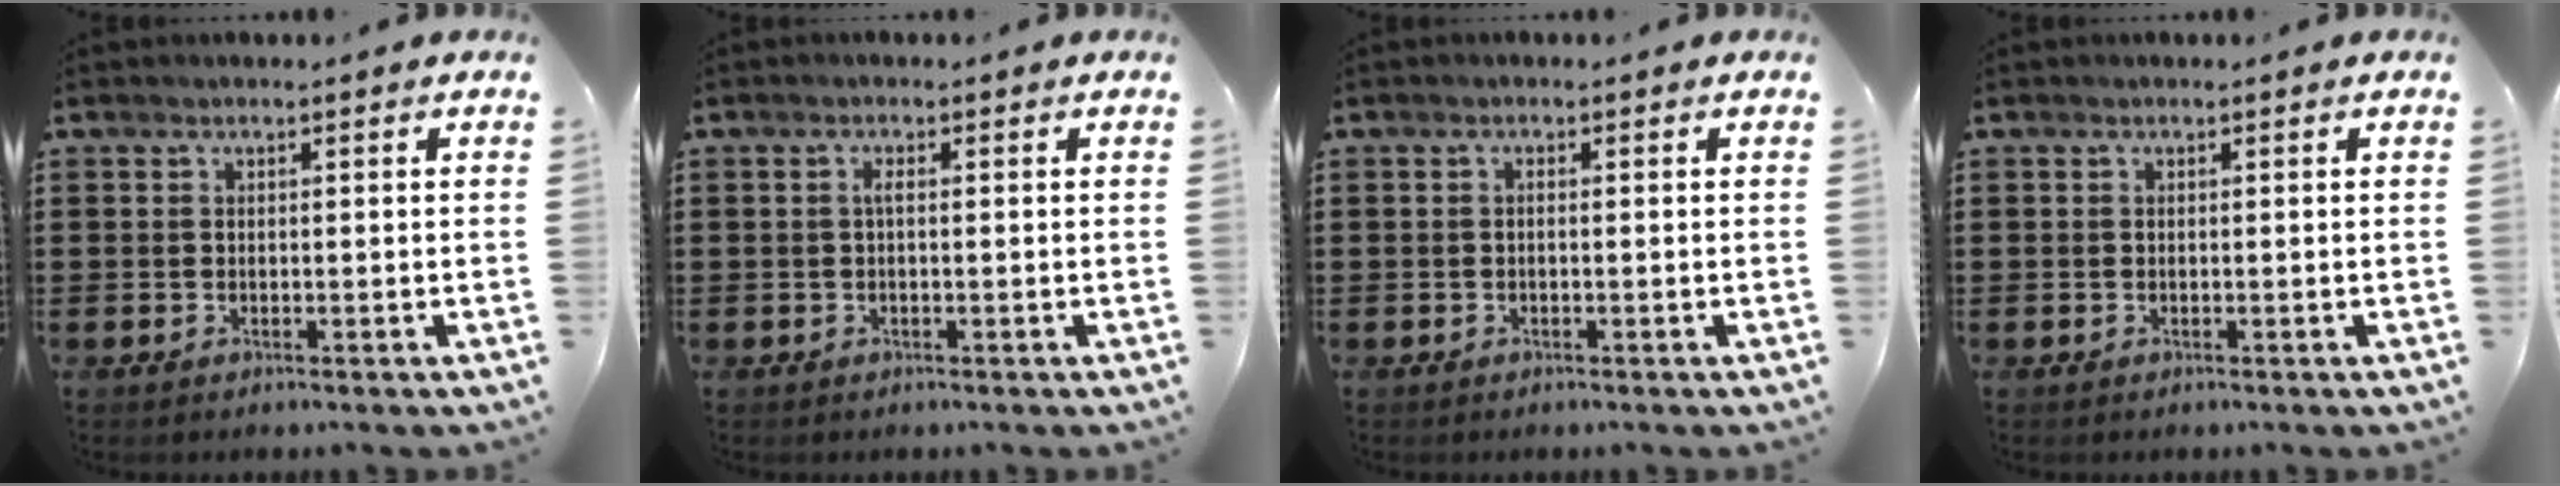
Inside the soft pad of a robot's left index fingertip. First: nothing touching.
{"total": 1.1, "force": [0.0, 0.3, 1.1], "torque": [-0.021, 0.002, 0.000]}
{"total": 0.6, "force": [-0.2, 0.1, 0.5], "torque": [-0.011, -0.004, -0.003]}
{"total": 0.0}